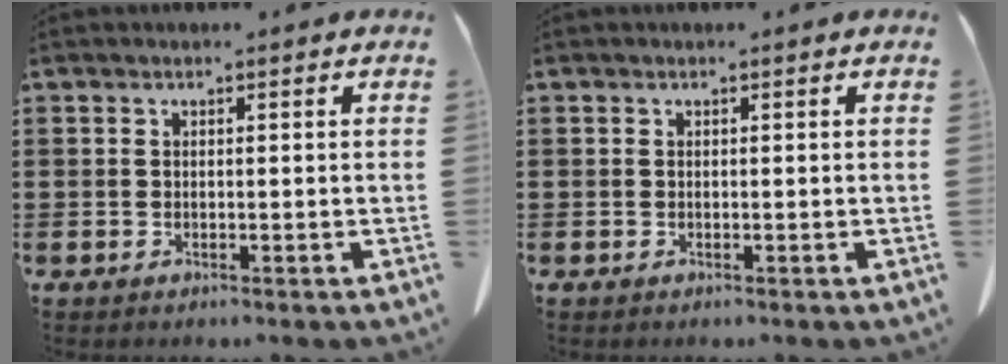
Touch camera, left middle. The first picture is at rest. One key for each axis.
{"total": 0.0}